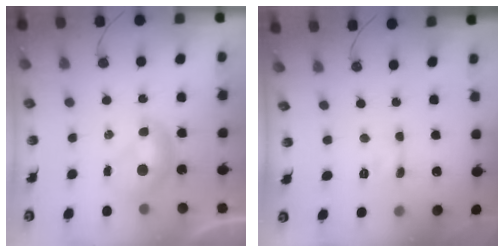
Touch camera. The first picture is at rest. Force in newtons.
{"total": 0.0}